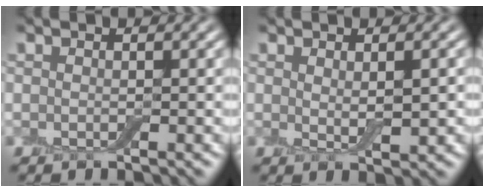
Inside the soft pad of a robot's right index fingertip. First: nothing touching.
{"total": 2.3, "force": [0.4, 0.6, 2.1], "torque": [-0.039, -0.006, 0.010]}